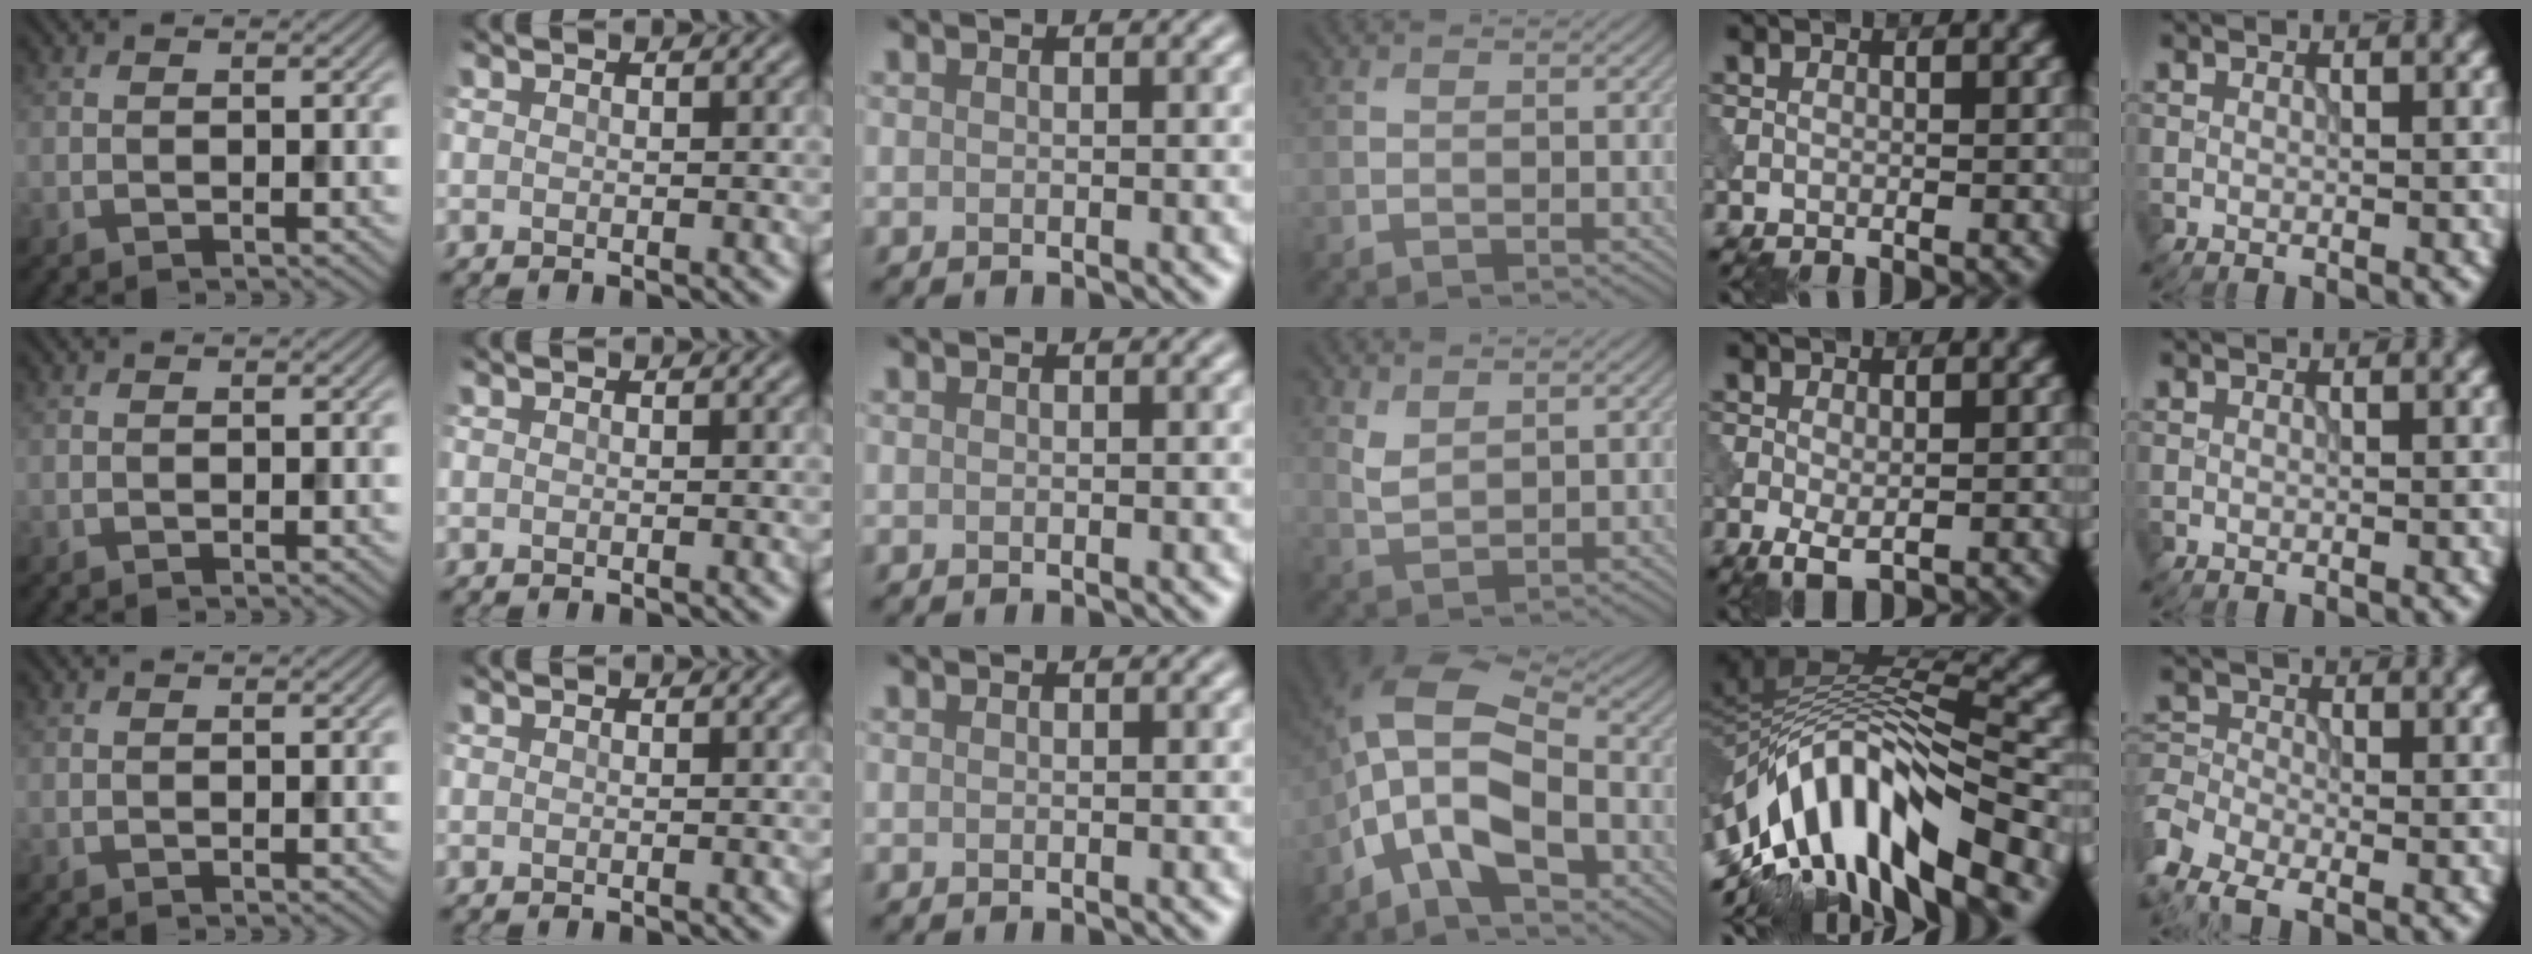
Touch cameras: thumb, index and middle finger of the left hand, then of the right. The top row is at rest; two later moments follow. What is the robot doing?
{"motion": "dispense", "object": "pipette"}